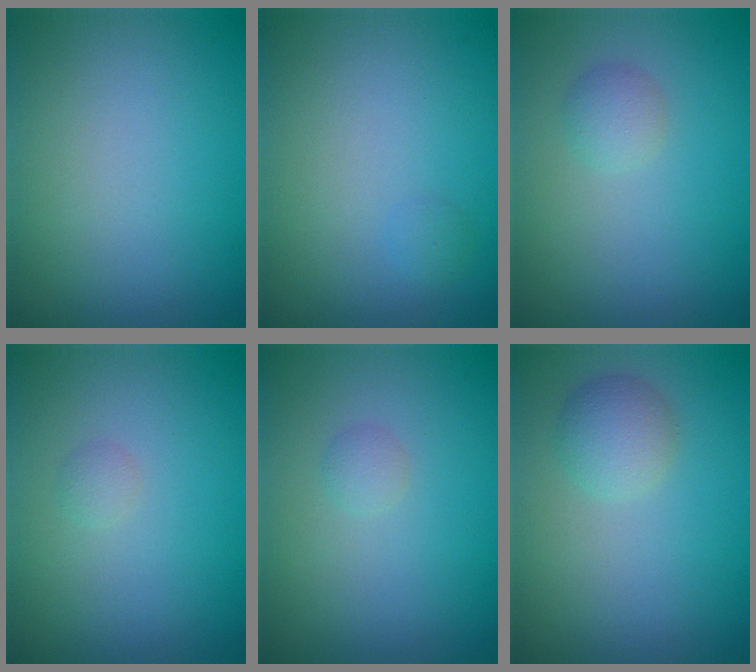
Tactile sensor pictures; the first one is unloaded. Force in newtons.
{"total": 0.7, "press": 0.7, "slide": 0.1}
{"total": 1.4, "press": 1.4, "slide": 0.1}
{"total": 0.7, "press": 0.7, "slide": 0.0}
{"total": 0.8, "press": 0.8, "slide": 0.1}
{"total": 2.4, "press": 2.4, "slide": 0.0}